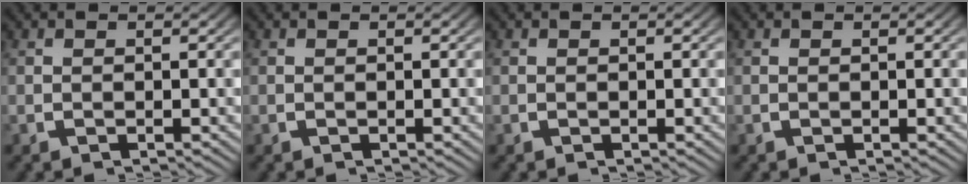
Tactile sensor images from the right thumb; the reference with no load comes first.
{"total": 0.0}
{"total": 0.0}
{"total": 0.0}